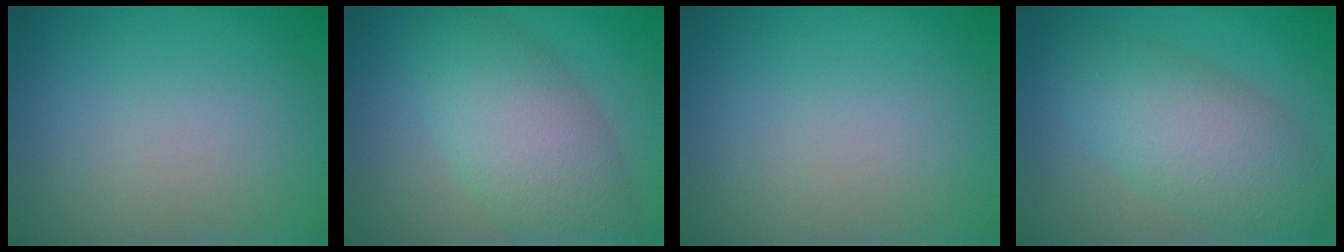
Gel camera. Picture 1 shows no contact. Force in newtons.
{"total": 6.8, "press": 6.8, "slide": 0.2}
{"total": 0.0}
{"total": 6.5, "press": 6.5, "slide": 0.2}